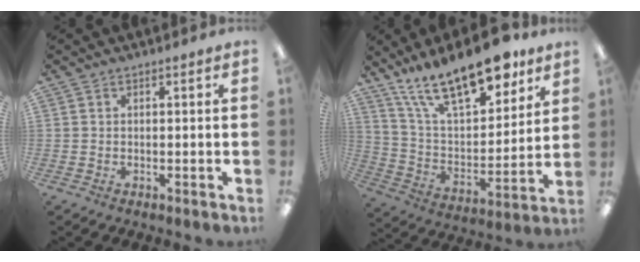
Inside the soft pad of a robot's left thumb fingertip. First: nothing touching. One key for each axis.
{"total": 21.5, "fx": 16.3, "fy": 7.5, "fz": 11.9, "tx": -0.211, "ty": -0.100, "tz": 0.284}